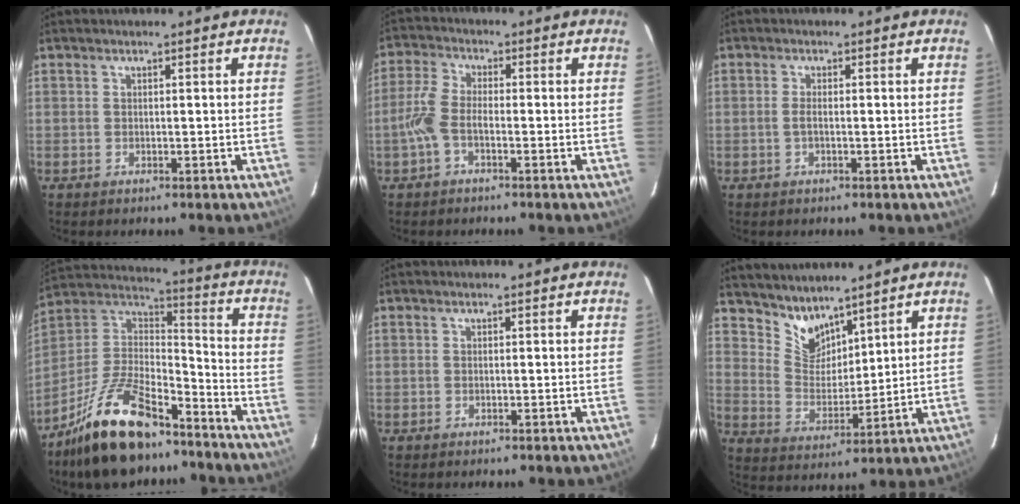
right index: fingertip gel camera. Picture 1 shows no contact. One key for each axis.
{"total": 5.0, "fx": -2.0, "fy": 2.0, "fz": 4.2, "tx": -0.103, "ty": 0.009, "tz": -0.043}
{"total": 1.5, "fx": -0.4, "fy": 0.3, "fz": 1.4, "tx": -0.030, "ty": 0.001, "tz": -0.008}
{"total": 21.2, "fx": -15.2, "fy": 8.0, "fz": 12.4, "tx": -0.253, "ty": 0.000, "tz": -0.262}
{"total": 0.0}
{"total": 7.6, "fx": 6.6, "fy": 3.3, "fz": 1.9, "tx": -0.029, "ty": 0.000, "tz": 0.134}